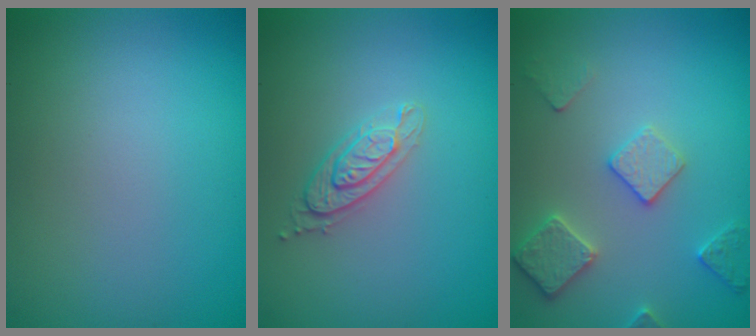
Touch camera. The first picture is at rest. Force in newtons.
{"total": 2.1, "press": 2.1, "slide": 0.3}
{"total": 3.3, "press": 3.1, "slide": 1.3}